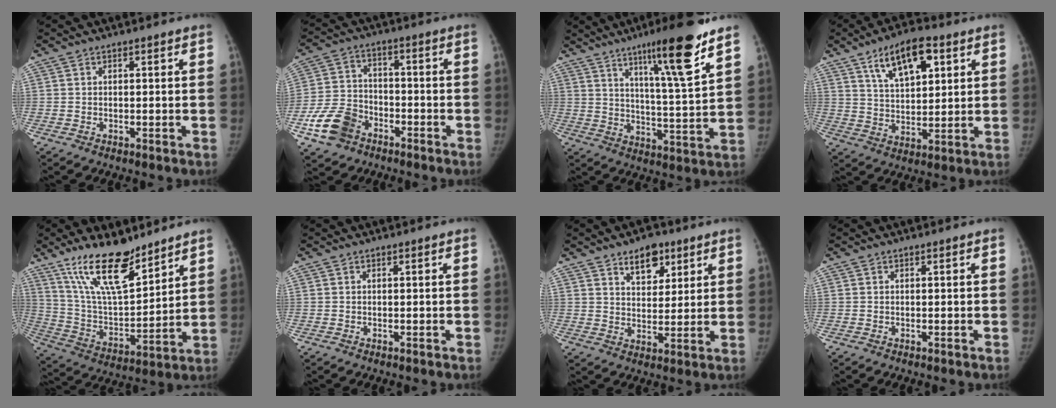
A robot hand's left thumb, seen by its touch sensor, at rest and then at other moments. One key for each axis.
{"total": 10.5, "fx": -5.8, "fy": 7.5, "fz": 4.6, "tx": -0.080, "ty": 0.030, "tz": -0.110}
{"total": 16.2, "fx": 9.9, "fy": 1.2, "fz": 12.8, "tx": -0.190, "ty": -0.057, "tz": 0.156}
{"total": 12.2, "fx": 5.9, "fy": 5.8, "fz": 8.9, "tx": -0.124, "ty": -0.018, "tz": 0.103}
{"total": 17.7, "fx": 12.8, "fy": 6.0, "fz": 10.6, "tx": -0.156, "ty": -0.074, "tz": 0.243}
{"total": 0.0}
{"total": 7.9, "fx": 4.8, "fy": 4.6, "fz": 4.3, "tx": -0.031, "ty": -0.026, "tz": 0.075}
{"total": 0.0}